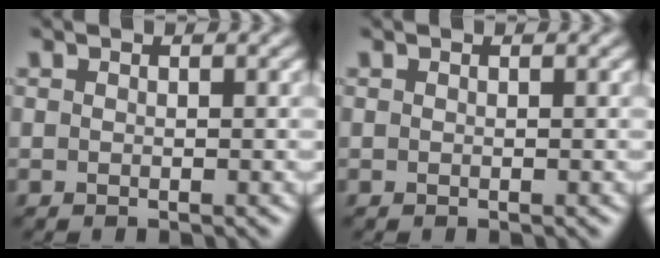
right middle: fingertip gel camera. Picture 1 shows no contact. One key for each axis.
{"total": 0.0}